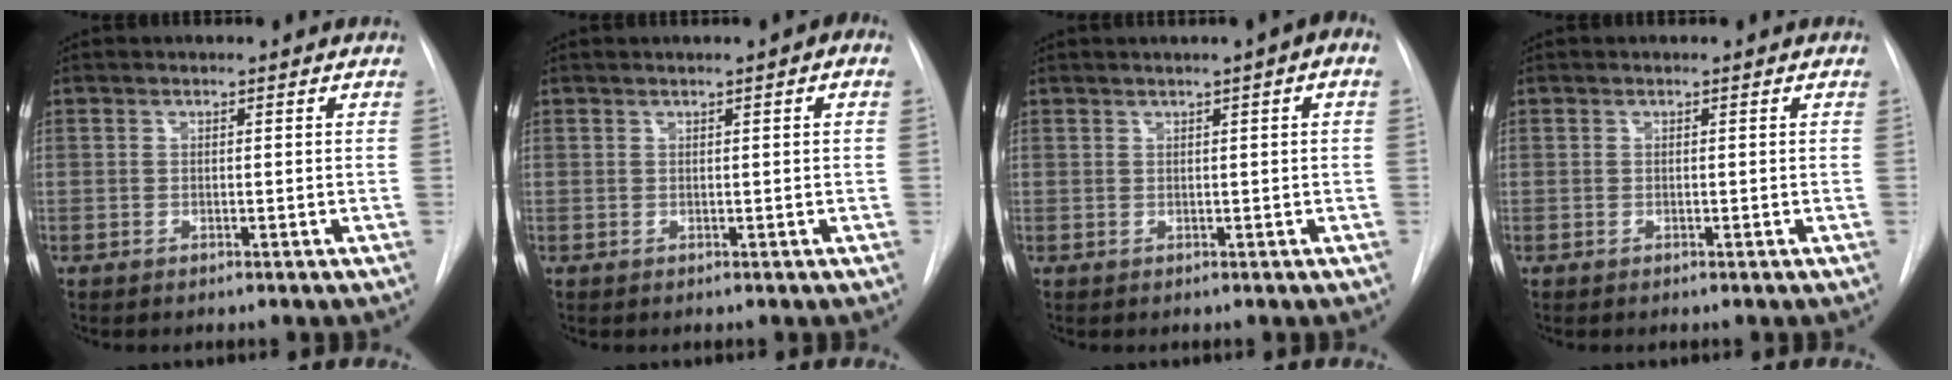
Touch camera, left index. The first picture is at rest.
{"total": 2.2, "force": [0.8, 0.2, 2.1], "torque": [-0.031, 0.009, 0.010]}
{"total": 3.7, "force": [1.4, 0.2, 3.4], "torque": [-0.047, 0.013, 0.018]}
{"total": 0.0}